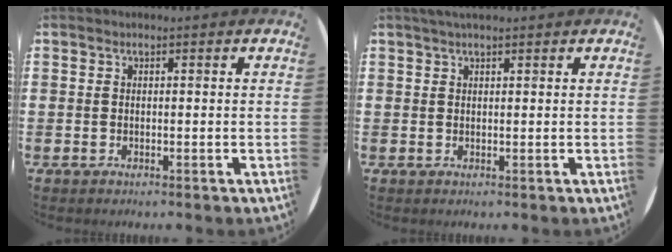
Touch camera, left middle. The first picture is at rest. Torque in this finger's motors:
{"motor_torque": [0.51, -0.43, 0.08, 0.02]}